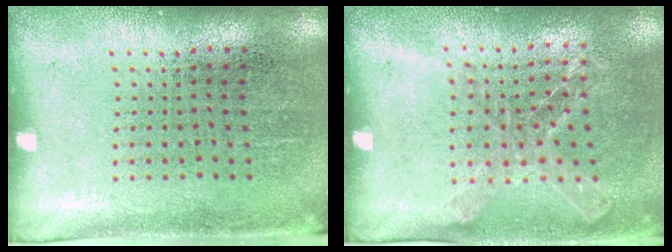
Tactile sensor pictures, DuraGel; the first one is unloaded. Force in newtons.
{"total": 1.1, "press": 1.1, "slide": 0.1}